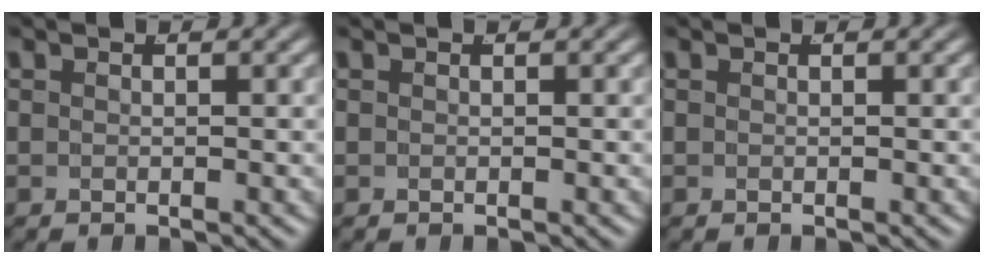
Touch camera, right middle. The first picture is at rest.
{"total": 0.0}
{"total": 0.0}